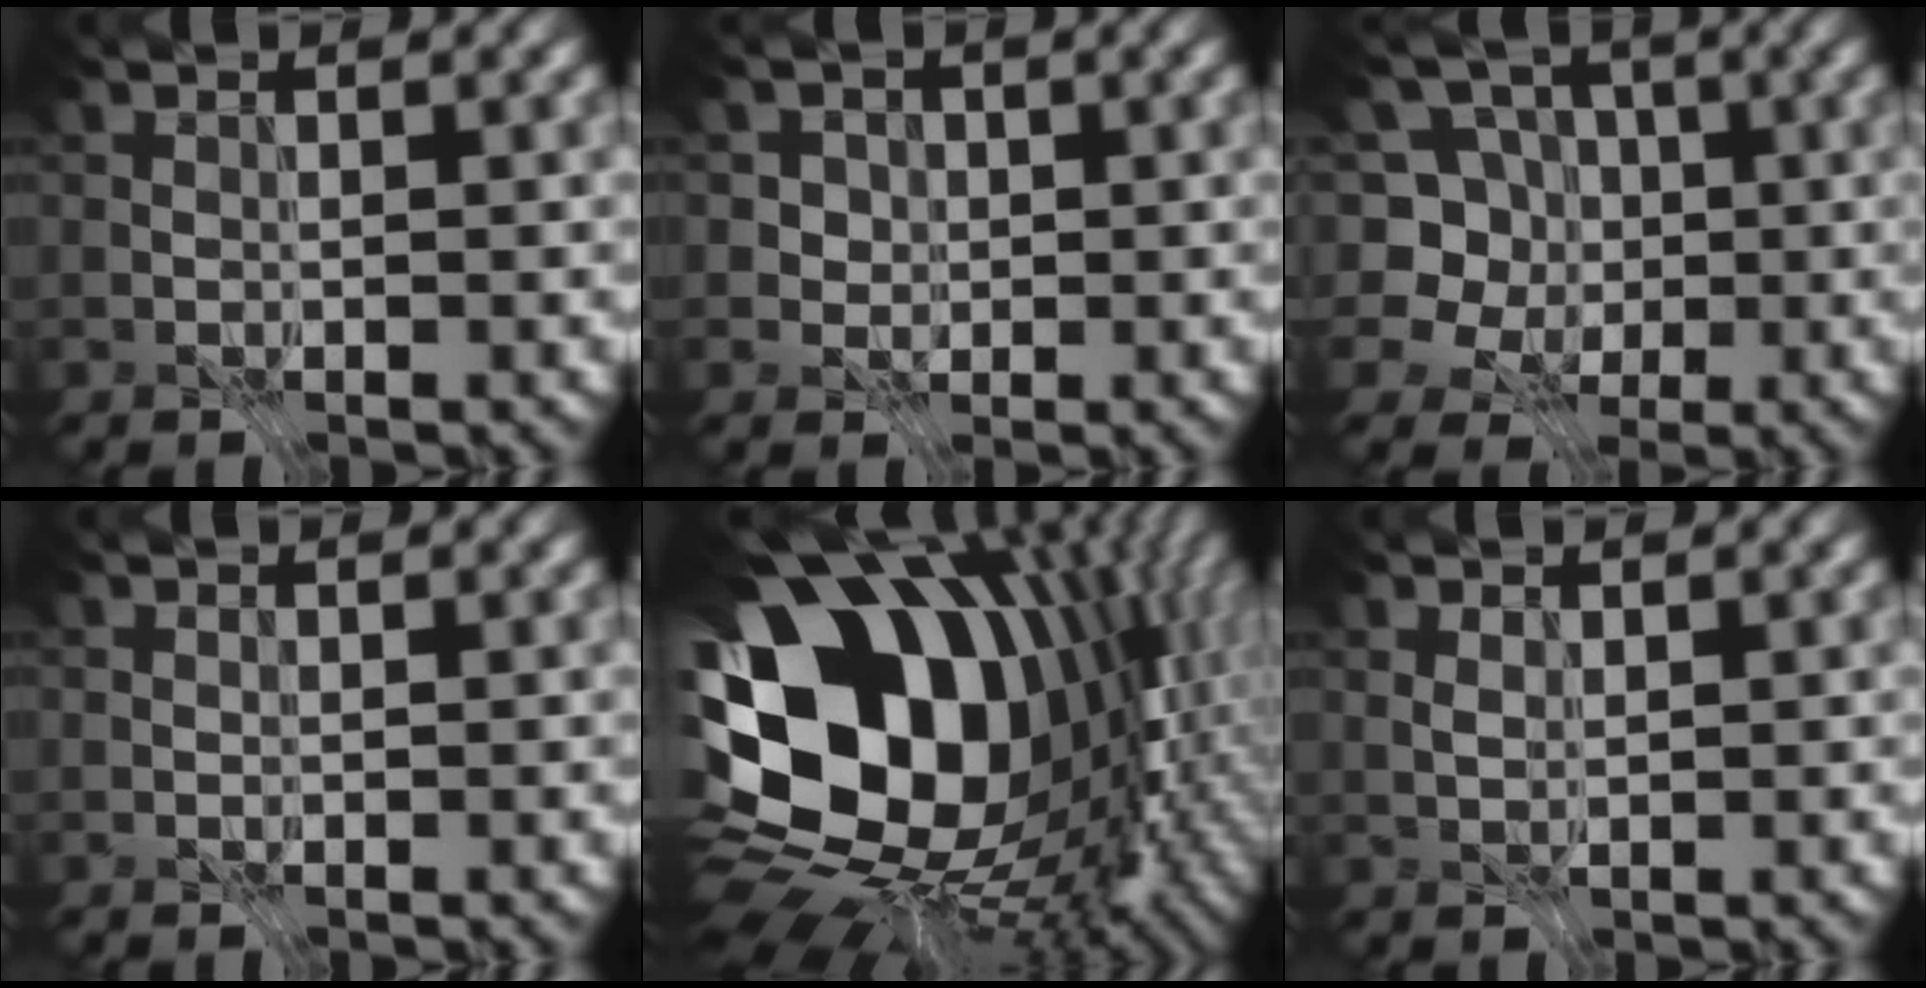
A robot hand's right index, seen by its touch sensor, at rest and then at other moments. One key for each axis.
{"total": 2.3, "fx": 0.2, "fy": 2.2, "fz": 0.7, "tx": -0.012, "ty": -0.007, "tz": 0.006}
{"total": 6.9, "fx": -1.5, "fy": 6.1, "fz": 2.7, "tx": -0.040, "ty": 0.013, "tz": -0.063}
{"total": 0.0}
{"total": 20.5, "fx": -0.8, "fy": 14.7, "fz": 14.3, "tx": -0.282, "ty": -0.025, "tz": 0.004}
{"total": 0.6, "fx": 0.2, "fy": 0.3, "fz": 0.5, "tx": -0.011, "ty": -0.004, "tz": 0.004}